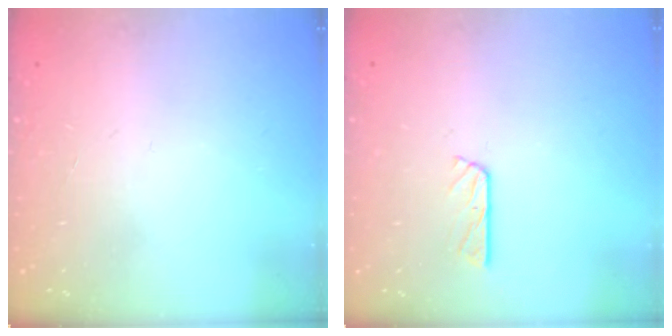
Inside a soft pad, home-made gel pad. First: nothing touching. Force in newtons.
{"total": 3.4, "press": 3.4, "slide": 0.4}